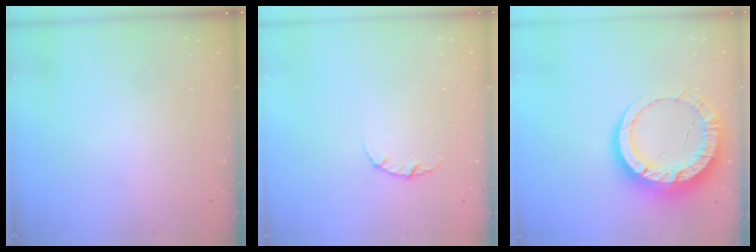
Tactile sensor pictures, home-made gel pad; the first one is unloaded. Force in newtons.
{"total": 2.5, "press": 2.5, "slide": 0.3}
{"total": 14.3, "press": 14.3, "slide": 1.4}